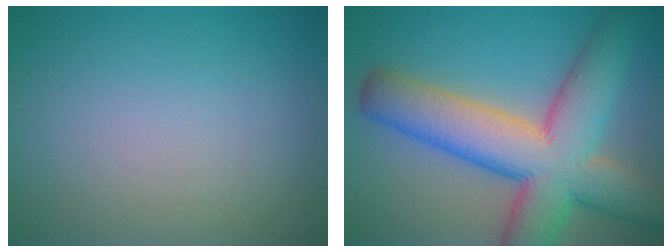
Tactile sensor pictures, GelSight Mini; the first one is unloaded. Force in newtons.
{"total": 12.2, "press": 12.2, "slide": 0.6}